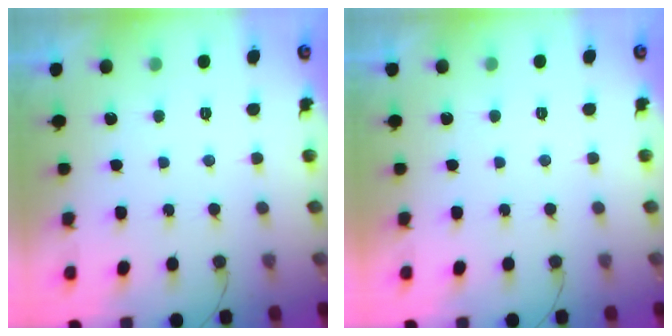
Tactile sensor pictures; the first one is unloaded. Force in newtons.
{"total": 1.8, "press": 1.8, "slide": 0.0}